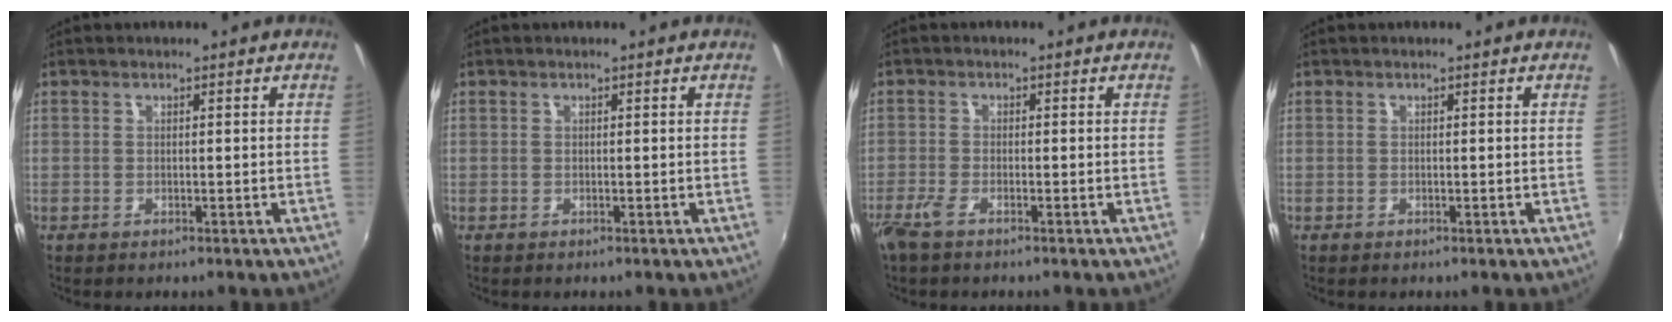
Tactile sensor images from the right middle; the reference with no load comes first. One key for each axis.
{"total": 0.0}
{"total": 2.8, "fx": -2.1, "fy": 0.7, "fz": 1.8, "tx": -0.046, "ty": -0.006, "tz": -0.045}
{"total": 0.0}